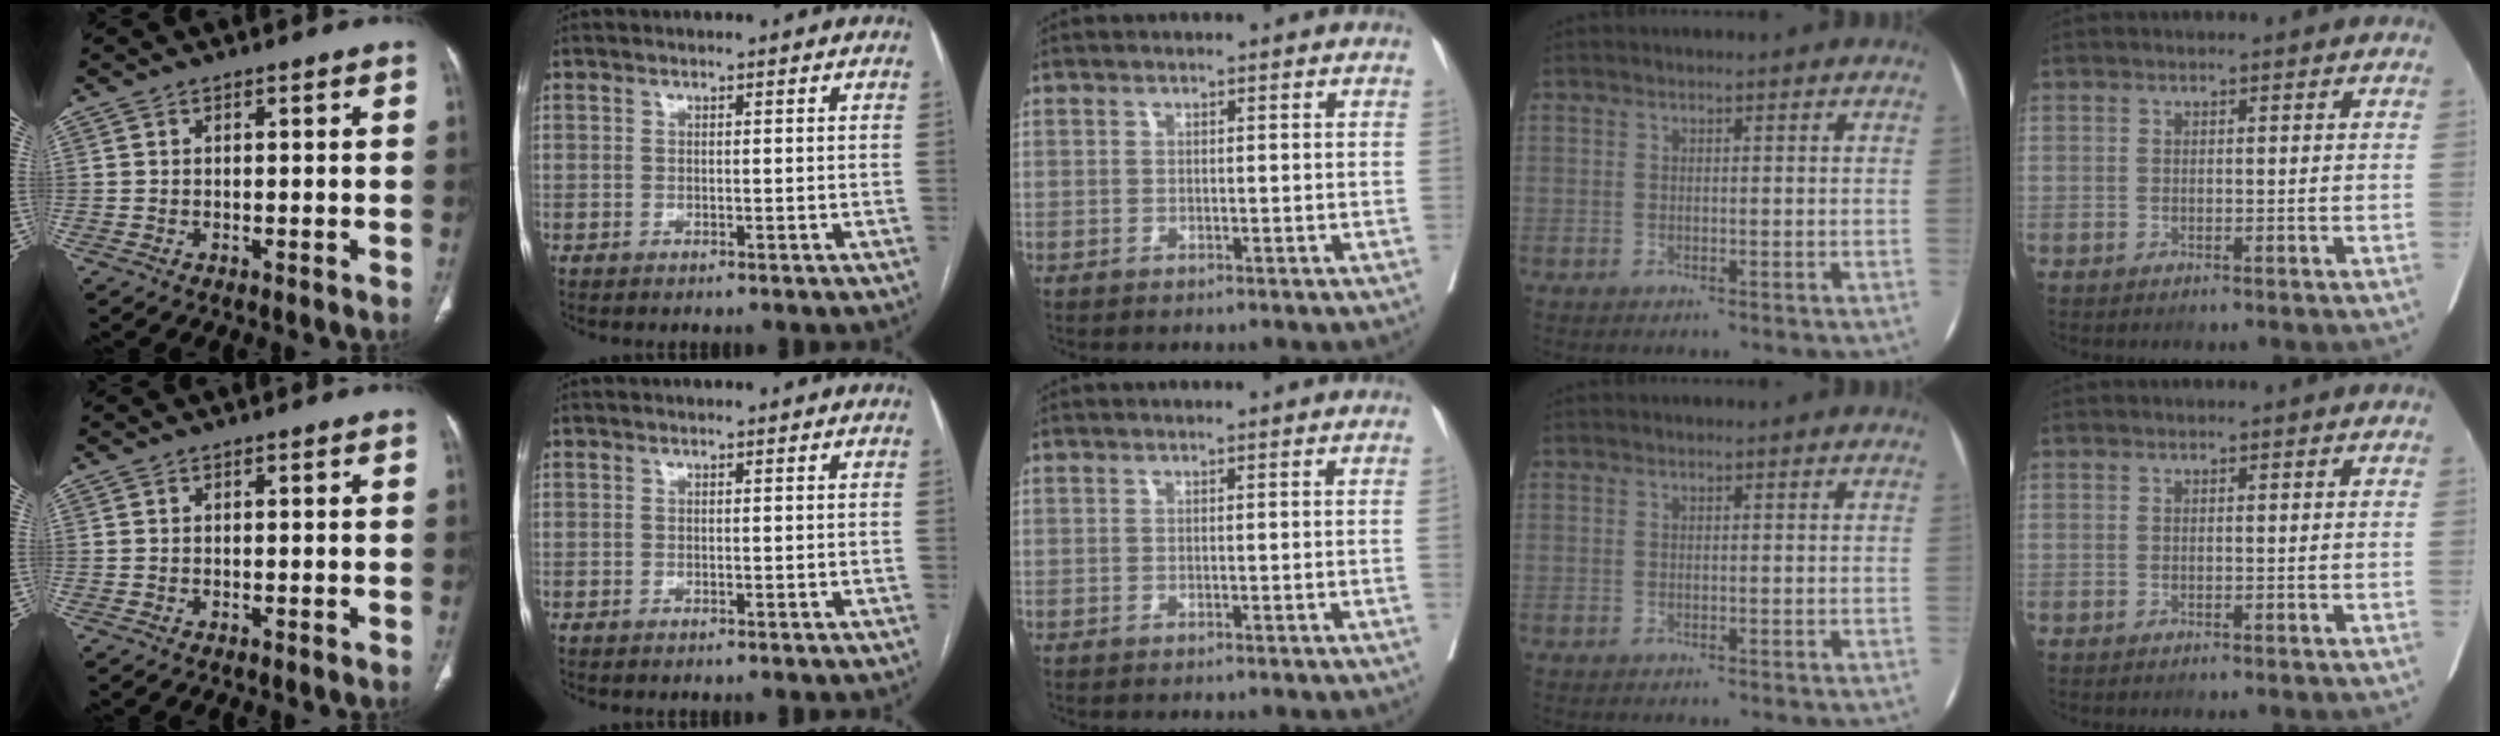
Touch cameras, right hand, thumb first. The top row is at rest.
{"middle": {"total": 0.7, "force": [0.0, -0.3, 0.6], "torque": [-0.004, 0.002, 0.001]}}